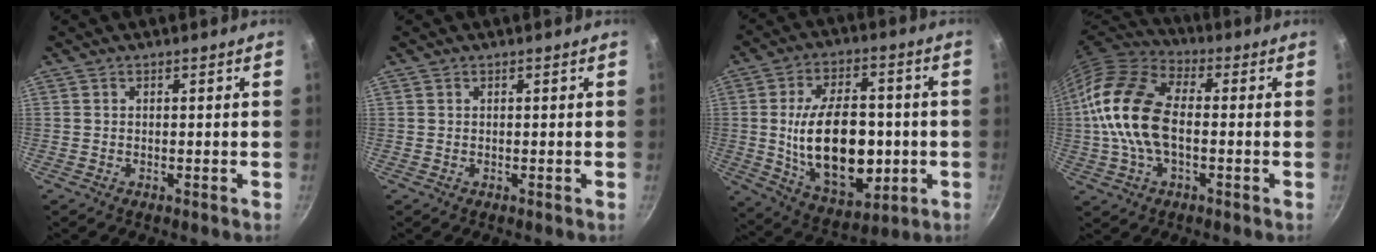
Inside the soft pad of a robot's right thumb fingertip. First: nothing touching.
{"total": 0.0}
{"total": 21.5, "force": [-1.5, 12.7, 17.3], "torque": [-0.256, 0.008, -0.005]}
{"total": 17.0, "force": [-0.6, 9.9, 13.8], "torque": [-0.259, 0.031, -0.028]}